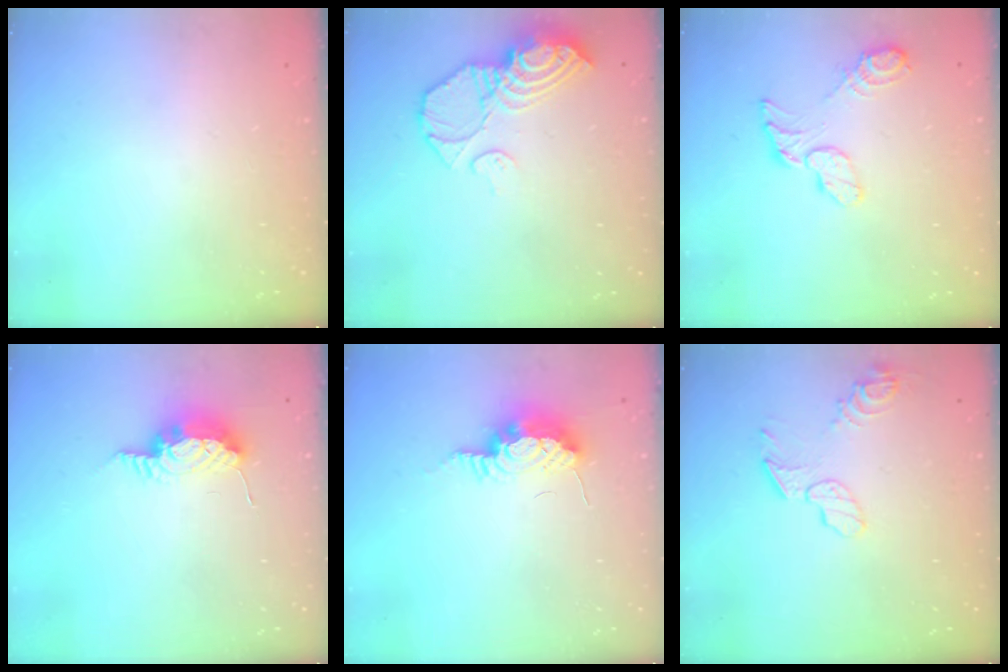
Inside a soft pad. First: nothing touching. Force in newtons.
{"total": 12.7, "press": 12.6, "slide": 1.9}
{"total": 9.1, "press": 9.0, "slide": 0.8}
{"total": 15.7, "press": 10.9, "slide": 11.3}
{"total": 14.5, "press": 11.0, "slide": 9.4}
{"total": 8.1, "press": 8.1, "slide": 0.1}